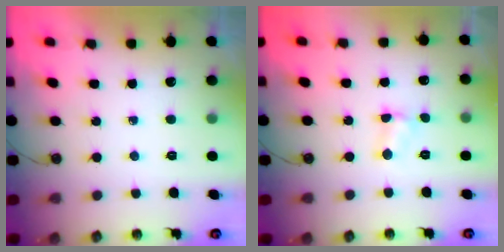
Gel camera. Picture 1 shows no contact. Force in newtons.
{"total": 3.9, "press": 3.9, "slide": 0.4}